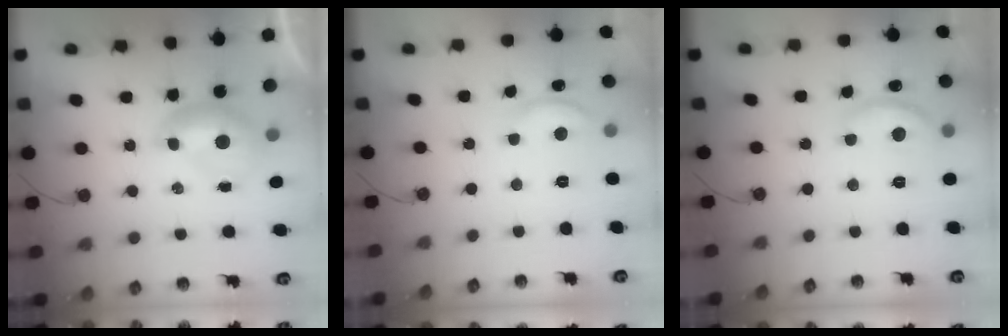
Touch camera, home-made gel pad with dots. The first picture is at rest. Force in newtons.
{"total": 2.7, "press": 2.6, "slide": 0.4}
{"total": 6.2, "press": 6.1, "slide": 0.6}